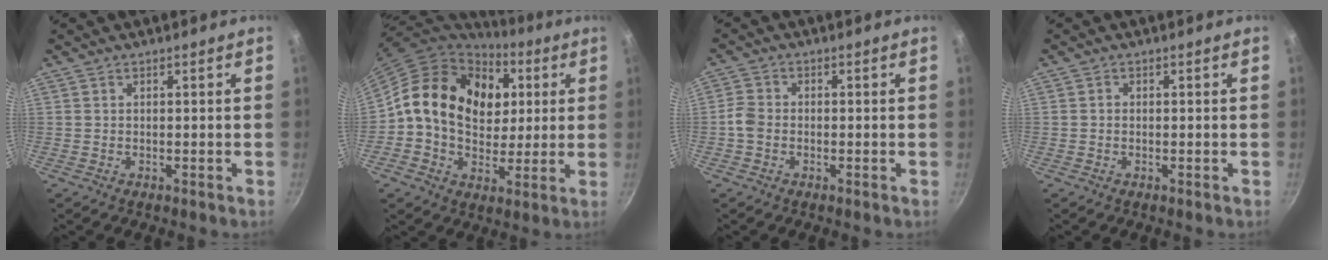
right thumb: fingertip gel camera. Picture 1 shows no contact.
{"total": 20.0, "force": [5.0, 14.9, 12.3], "torque": [-0.178, 0.002, 0.076]}
{"total": 3.2, "force": [-1.0, 2.5, 1.8], "torque": [-0.040, 0.012, -0.027]}
{"total": 0.5, "force": [-0.2, 0.5, 0.1], "torque": [0.000, 0.003, -0.003]}